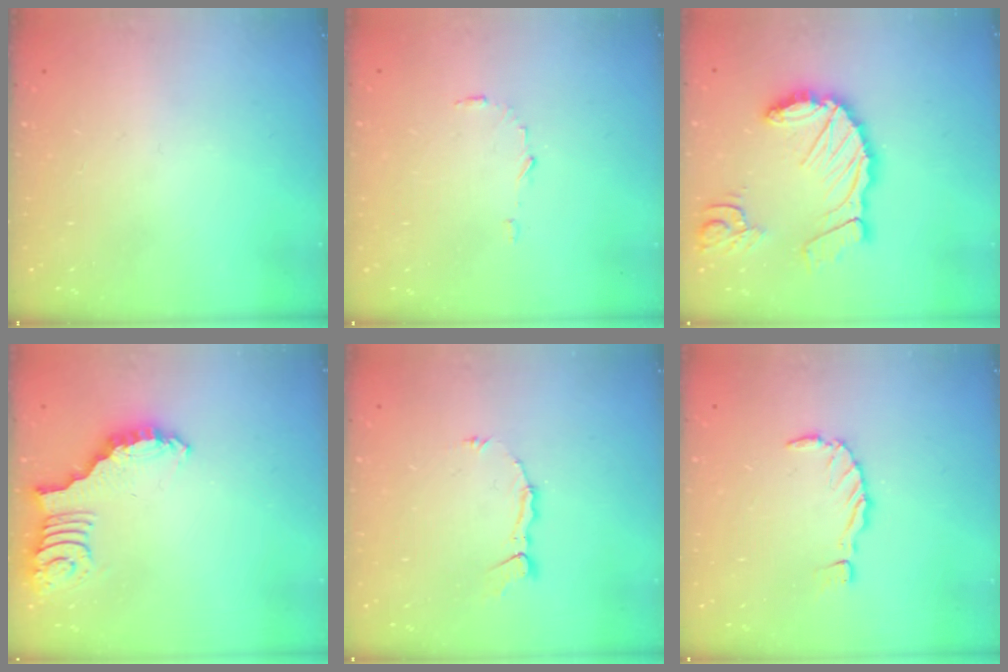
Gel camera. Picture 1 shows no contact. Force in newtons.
{"total": 4.4, "press": 4.3, "slide": 0.4}
{"total": 16.0, "press": 15.9, "slide": 2.1}
{"total": 2.7, "press": 2.7, "slide": 0.6}
{"total": 4.3, "press": 4.3, "slide": 0.1}
{"total": 0.0}